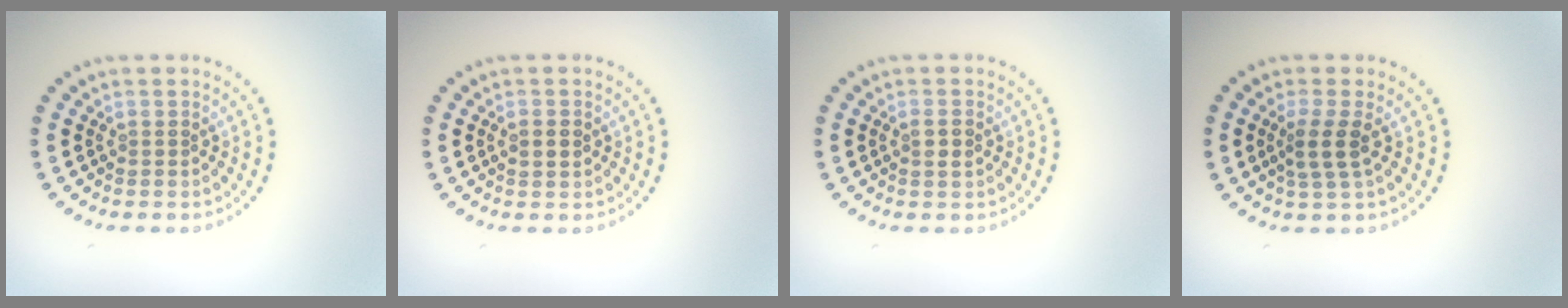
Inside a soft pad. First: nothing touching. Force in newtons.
{"total": 1.0, "press": 1.0, "slide": 0.0}
{"total": 1.2, "press": 1.1, "slide": 0.3}
{"total": 2.5, "press": 2.0, "slide": 1.5}